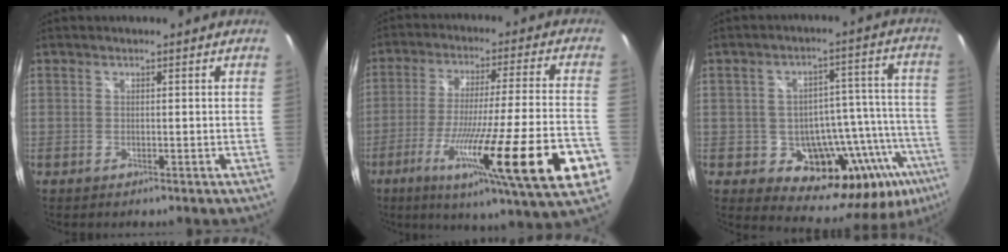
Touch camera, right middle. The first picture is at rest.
{"total": 26.0, "force": [-10.9, 0.9, 23.6], "torque": [-0.383, -0.089, -0.168]}
{"total": 19.0, "force": [-9.0, 11.6, 12.1], "torque": [-0.157, 0.013, -0.112]}